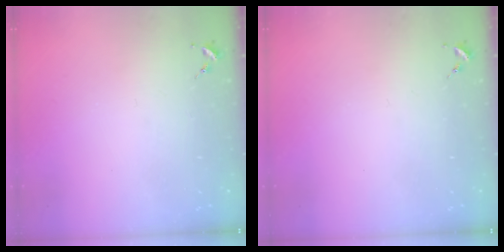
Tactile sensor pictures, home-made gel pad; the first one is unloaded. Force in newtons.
{"total": 0.0}